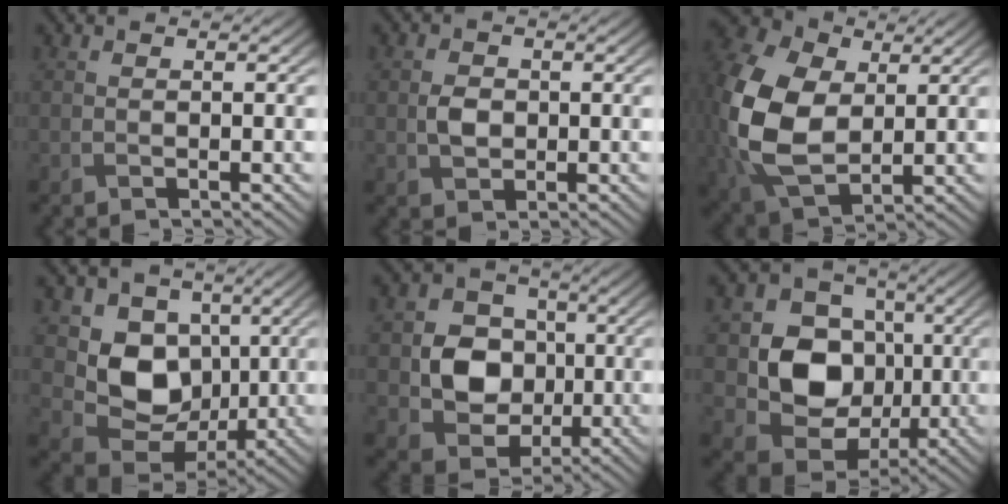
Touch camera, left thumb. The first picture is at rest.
{"total": 2.5, "force": [-0.1, 2.0, 1.6], "torque": [-0.037, -0.003, -0.004]}
{"total": 15.9, "force": [1.5, 11.4, 11.0], "torque": [-0.314, -0.021, 0.051]}
{"total": 9.0, "force": [1.3, 7.3, 5.1], "torque": [-0.113, -0.019, 0.018]}
{"total": 8.2, "force": [-0.4, 7.1, 4.1], "torque": [-0.099, -0.002, -0.018]}
{"total": 10.3, "force": [-0.2, 8.8, 5.3], "torque": [-0.114, -0.013, -0.010]}